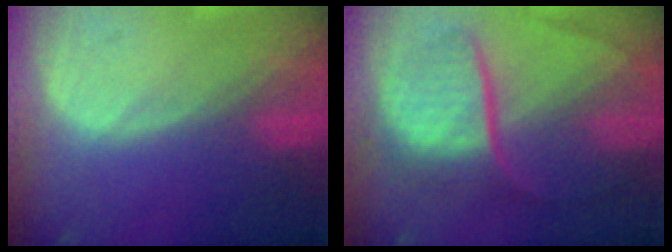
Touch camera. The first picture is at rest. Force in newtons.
{"total": 8.9, "press": 7.5, "slide": 4.7}